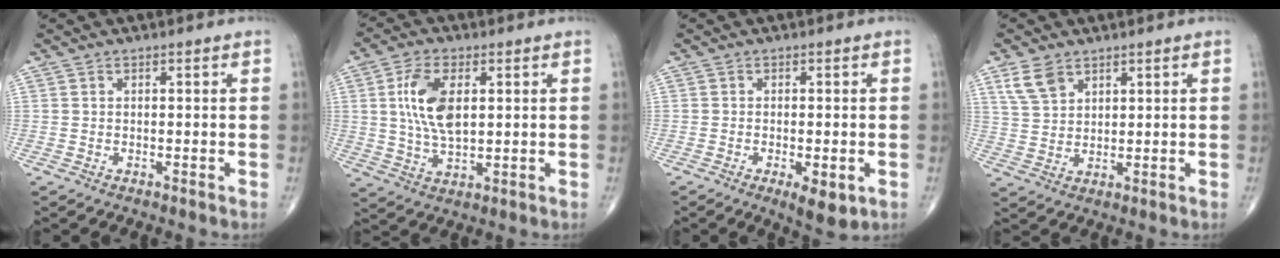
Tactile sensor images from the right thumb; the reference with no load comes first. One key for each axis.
{"total": 10.3, "fx": 2.1, "fy": 5.3, "fz": 8.6, "tx": -0.167, "ty": -0.006, "tz": 0.042}
{"total": 5.5, "fx": -1.9, "fy": 2.0, "fz": 4.7, "tx": -0.070, "ty": -0.008, "tz": -0.024}
{"total": 5.5, "fx": 3.4, "fy": 3.4, "fz": 2.7, "tx": -0.044, "ty": -0.012, "tz": 0.075}